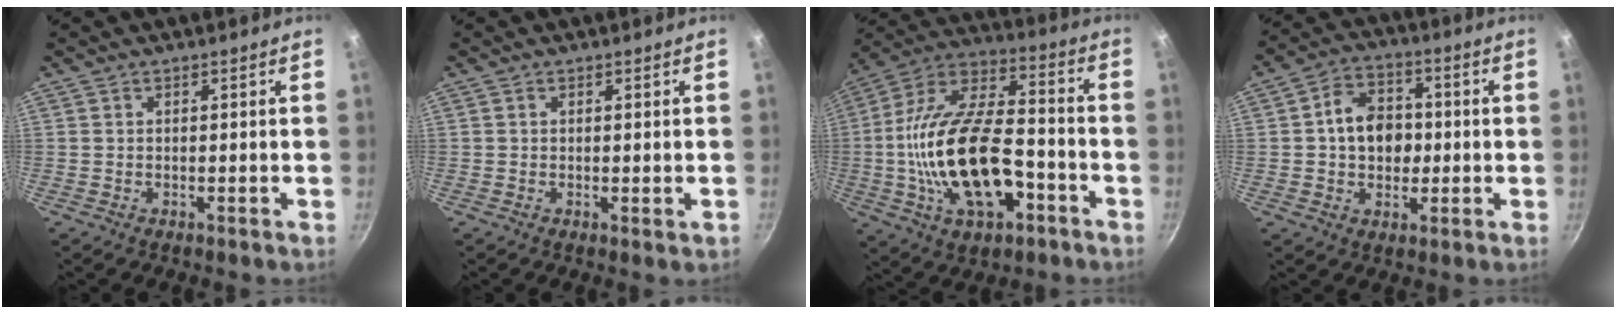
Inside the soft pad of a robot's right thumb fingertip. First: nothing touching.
{"total": 0.9, "force": [0.1, 0.1, 0.9], "torque": [-0.015, -0.002, -0.001]}
{"total": 23.9, "force": [-5.7, 12.5, 19.6], "torque": [-0.357, 0.045, -0.104]}
{"total": 10.0, "force": [0.1, 7.8, 6.4], "torque": [-0.070, 0.015, -0.008]}